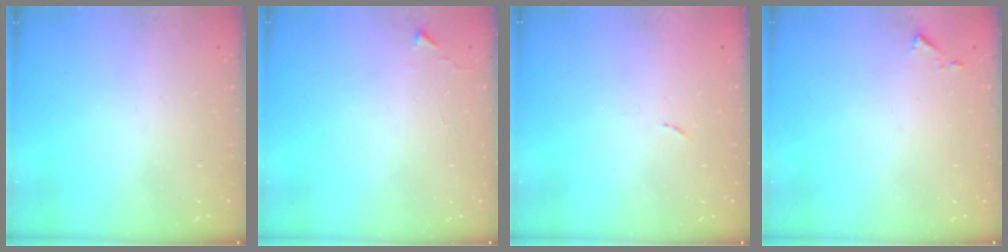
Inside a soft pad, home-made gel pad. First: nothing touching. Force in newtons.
{"total": 2.7, "press": 2.6, "slide": 0.4}
{"total": 4.6, "press": 4.6, "slide": 0.6}
{"total": 5.3, "press": 5.2, "slide": 0.5}